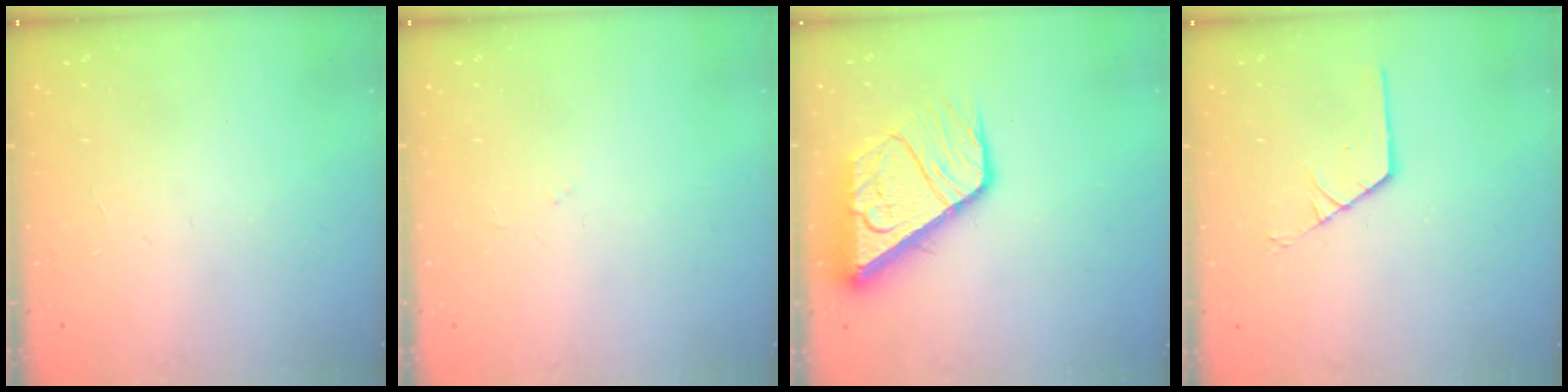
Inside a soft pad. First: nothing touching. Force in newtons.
{"total": 3.3, "press": 3.3, "slide": 0.3}
{"total": 14.9, "press": 14.8, "slide": 1.8}
{"total": 1.8, "press": 1.8, "slide": 0.2}